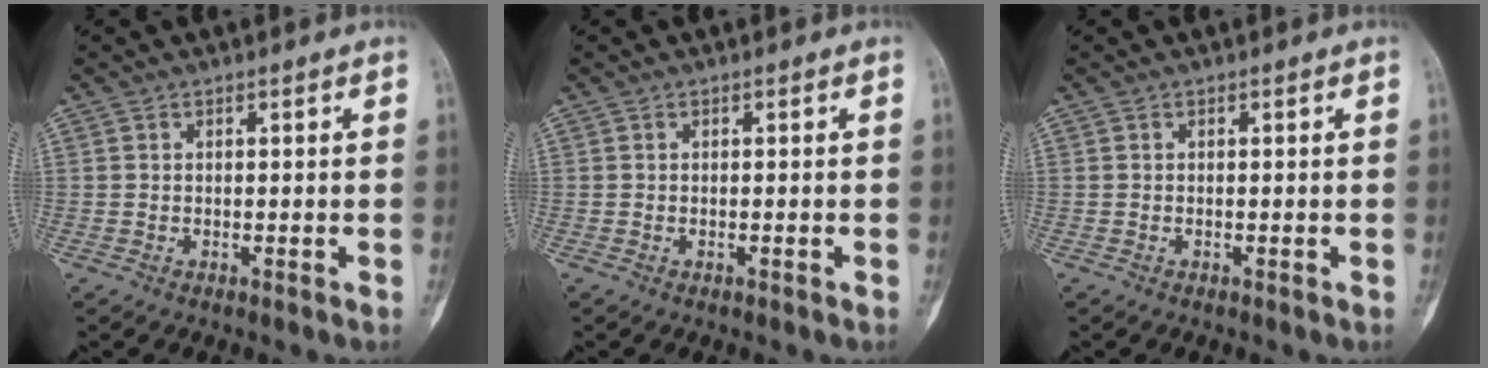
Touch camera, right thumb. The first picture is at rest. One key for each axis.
{"total": 0.0}
{"total": 0.0}